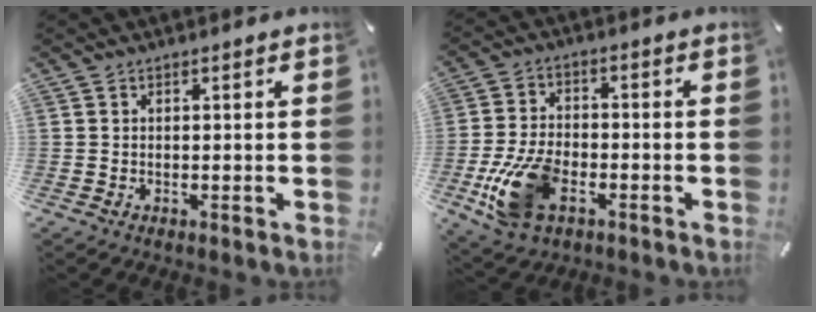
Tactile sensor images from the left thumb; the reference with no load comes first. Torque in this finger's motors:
{"motor_torque": [1.14, 1.74, 0.41, 0.05, 0.24]}